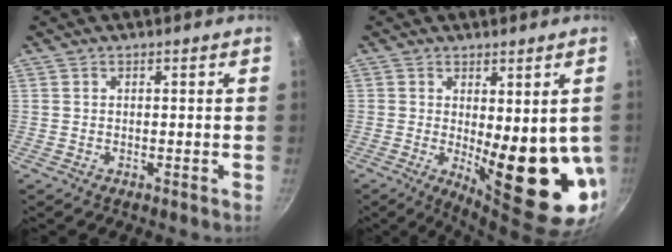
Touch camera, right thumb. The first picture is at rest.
{"total": 15.9, "force": [-1.0, 5.5, 14.9], "torque": [-0.177, -0.037, 0.003]}